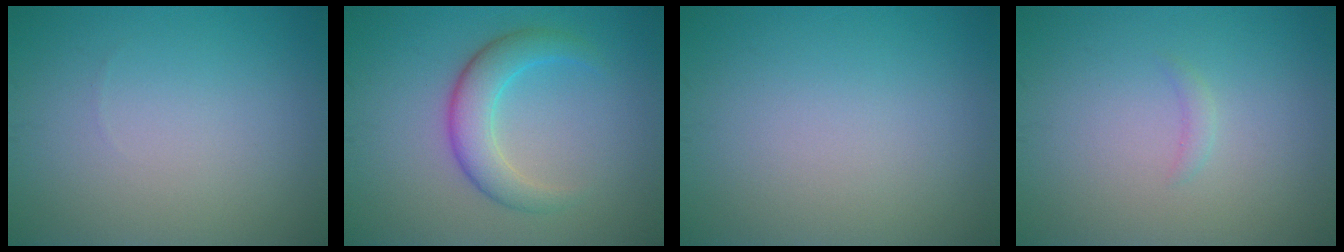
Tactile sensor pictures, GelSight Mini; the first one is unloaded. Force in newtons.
{"total": 4.2, "press": 4.2, "slide": 0.1}
{"total": 0.0}
{"total": 0.7, "press": 0.7, "slide": 0.1}